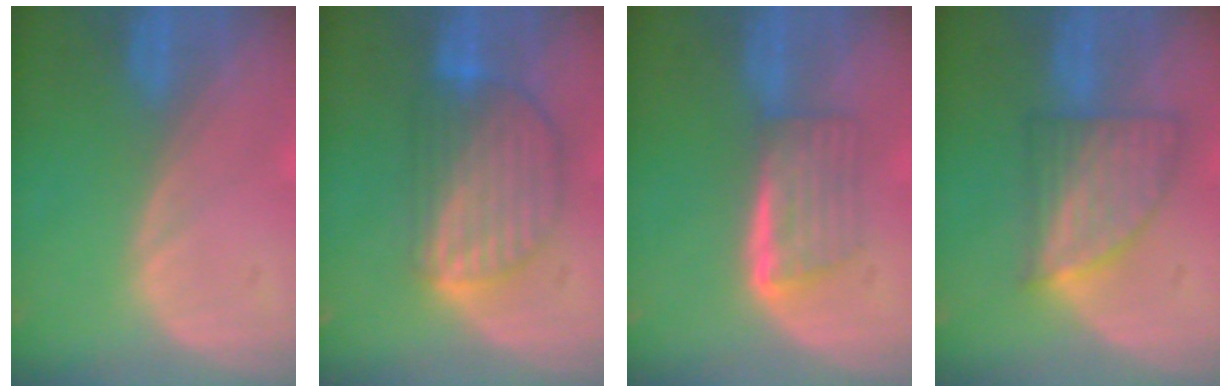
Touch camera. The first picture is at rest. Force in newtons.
{"total": 9.0, "press": 7.8, "slide": 4.4}
{"total": 5.8, "press": 5.1, "slide": 2.9}
{"total": 7.4, "press": 6.7, "slide": 3.3}